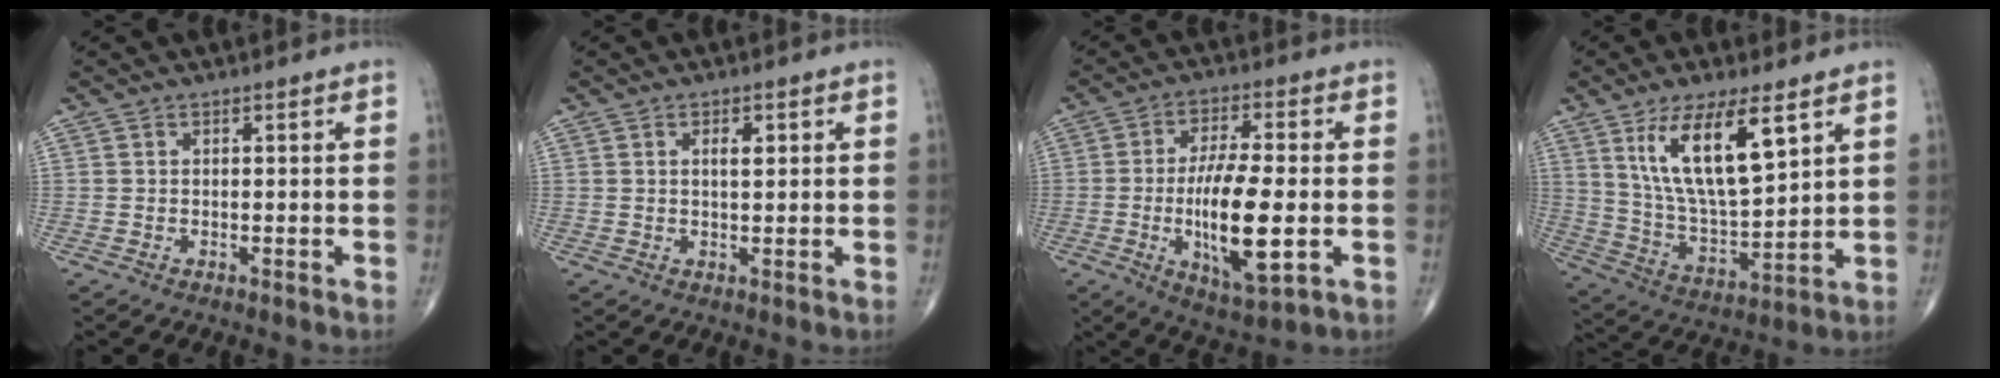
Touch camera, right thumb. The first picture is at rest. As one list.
[{"total": 2.4, "force": [0.8, 1.0, 2.0], "torque": [-0.029, -0.003, 0.013]}, {"total": 15.1, "force": [-2.5, 4.8, 14.1], "torque": [-0.248, -0.005, -0.038]}, {"total": 16.2, "force": [7.5, 5.5, 13.3], "torque": [-0.229, -0.038, 0.149]}]